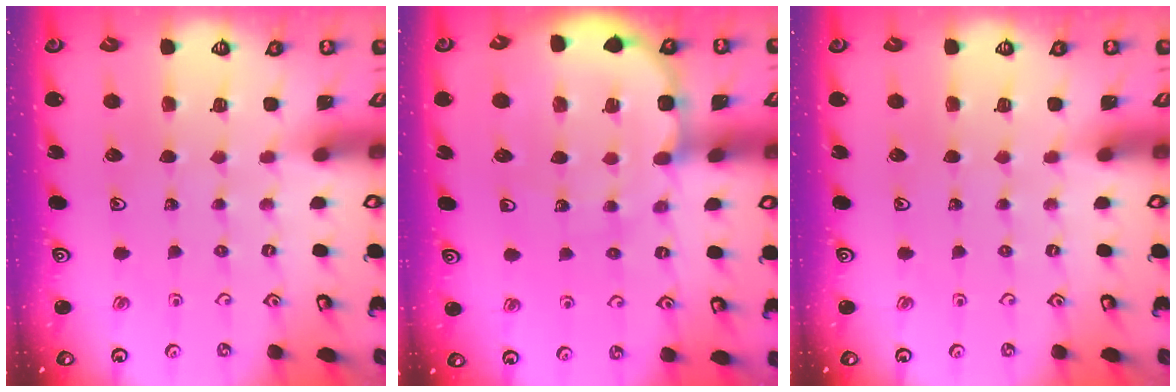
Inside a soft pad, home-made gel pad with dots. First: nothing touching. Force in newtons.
{"total": 9.6, "press": 9.4, "slide": 1.9}
{"total": 0.0}